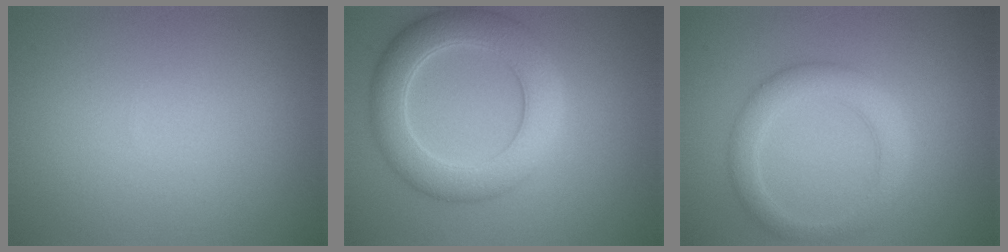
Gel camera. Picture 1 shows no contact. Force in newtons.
{"total": 6.3, "press": 6.3, "slide": 0.6}
{"total": 3.5, "press": 3.5, "slide": 0.2}